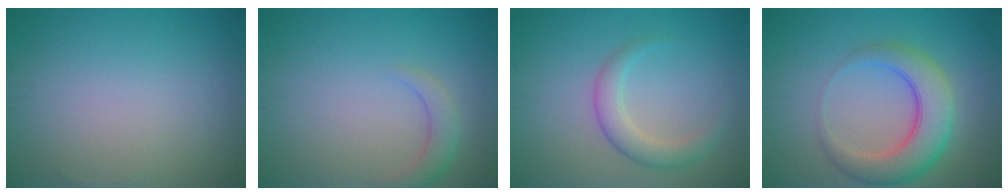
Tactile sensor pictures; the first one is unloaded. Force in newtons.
{"total": 2.1, "press": 2.1, "slide": 0.2}
{"total": 2.8, "press": 2.8, "slide": 0.1}
{"total": 6.1, "press": 6.1, "slide": 0.2}